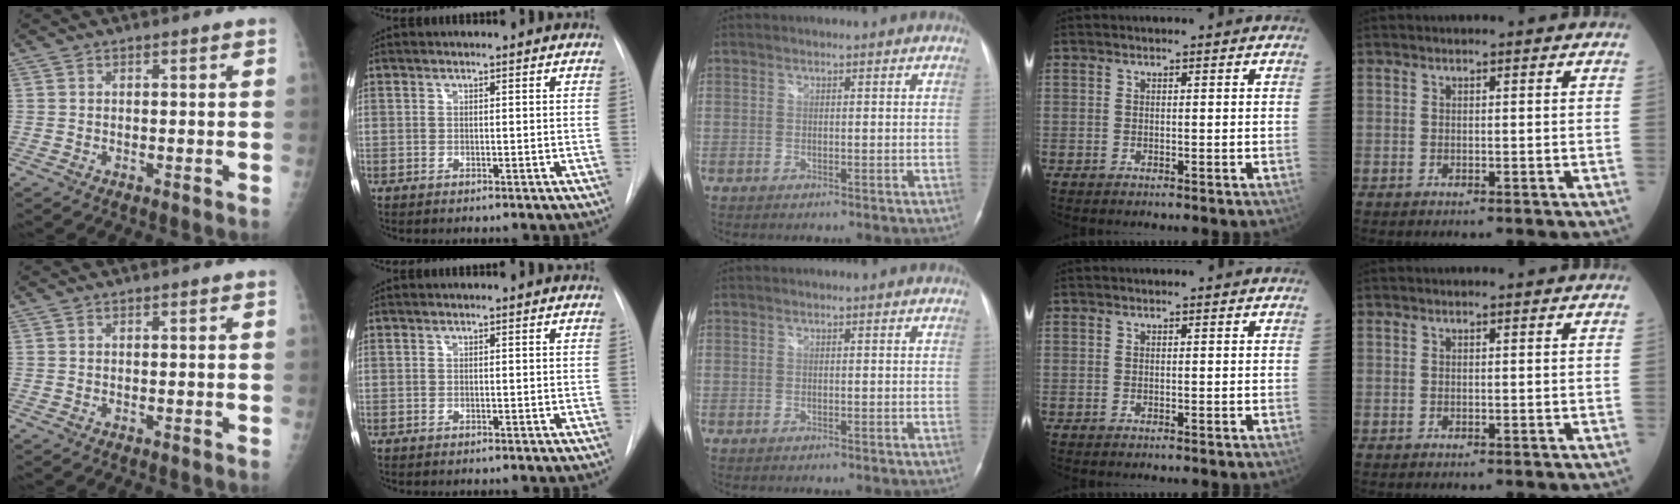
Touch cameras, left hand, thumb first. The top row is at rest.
{}